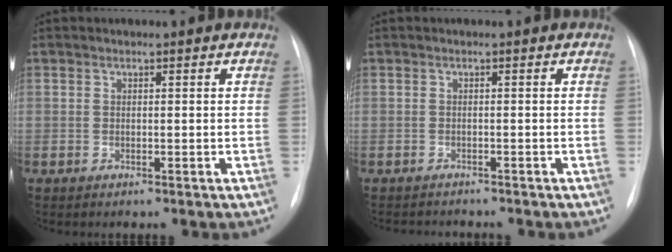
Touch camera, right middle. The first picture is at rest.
{"total": 2.9, "force": [-2.8, 0.4, 0.2], "torque": [0.002, -0.008, -0.040]}